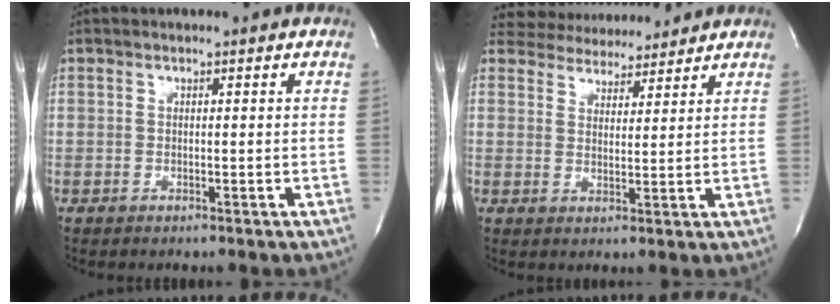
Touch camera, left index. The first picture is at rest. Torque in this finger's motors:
{"motor_torque": [0.04, -0.13, -0.35, -0.12]}